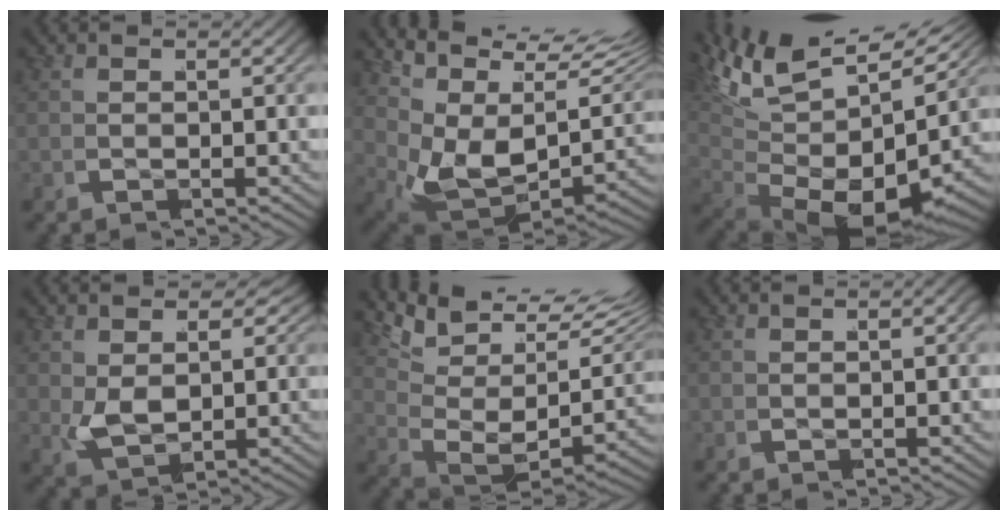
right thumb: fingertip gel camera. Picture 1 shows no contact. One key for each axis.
{"total": 12.8, "fx": 3.9, "fy": 7.9, "fz": 9.3, "tx": -0.166, "ty": -0.009, "tz": 0.056}
{"total": 13.4, "fx": -0.3, "fy": 8.9, "fz": 10.0, "tx": -0.208, "ty": -0.040, "tz": 0.013}
{"total": 4.2, "fx": 1.4, "fy": 2.9, "fz": 2.7, "tx": -0.048, "ty": -0.015, "tz": 0.028}
{"total": 11.6, "fx": 4.5, "fy": 6.7, "fz": 8.4, "tx": -0.149, "ty": 0.001, "tz": 0.062}
{"total": 1.1, "fx": 0.2, "fy": 0.5, "fz": 1.0, "tx": -0.005, "ty": 0.004, "tz": 0.003}